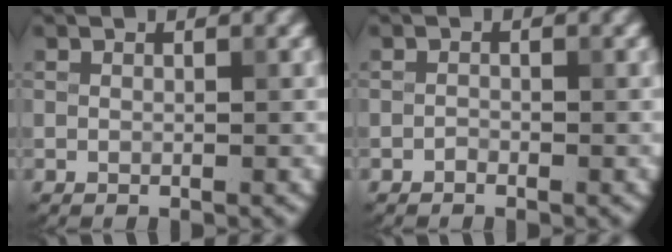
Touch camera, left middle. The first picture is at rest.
{"total": 0.5, "force": [-0.5, 0.2, 0.1], "torque": [0.000, 0.000, -0.010]}